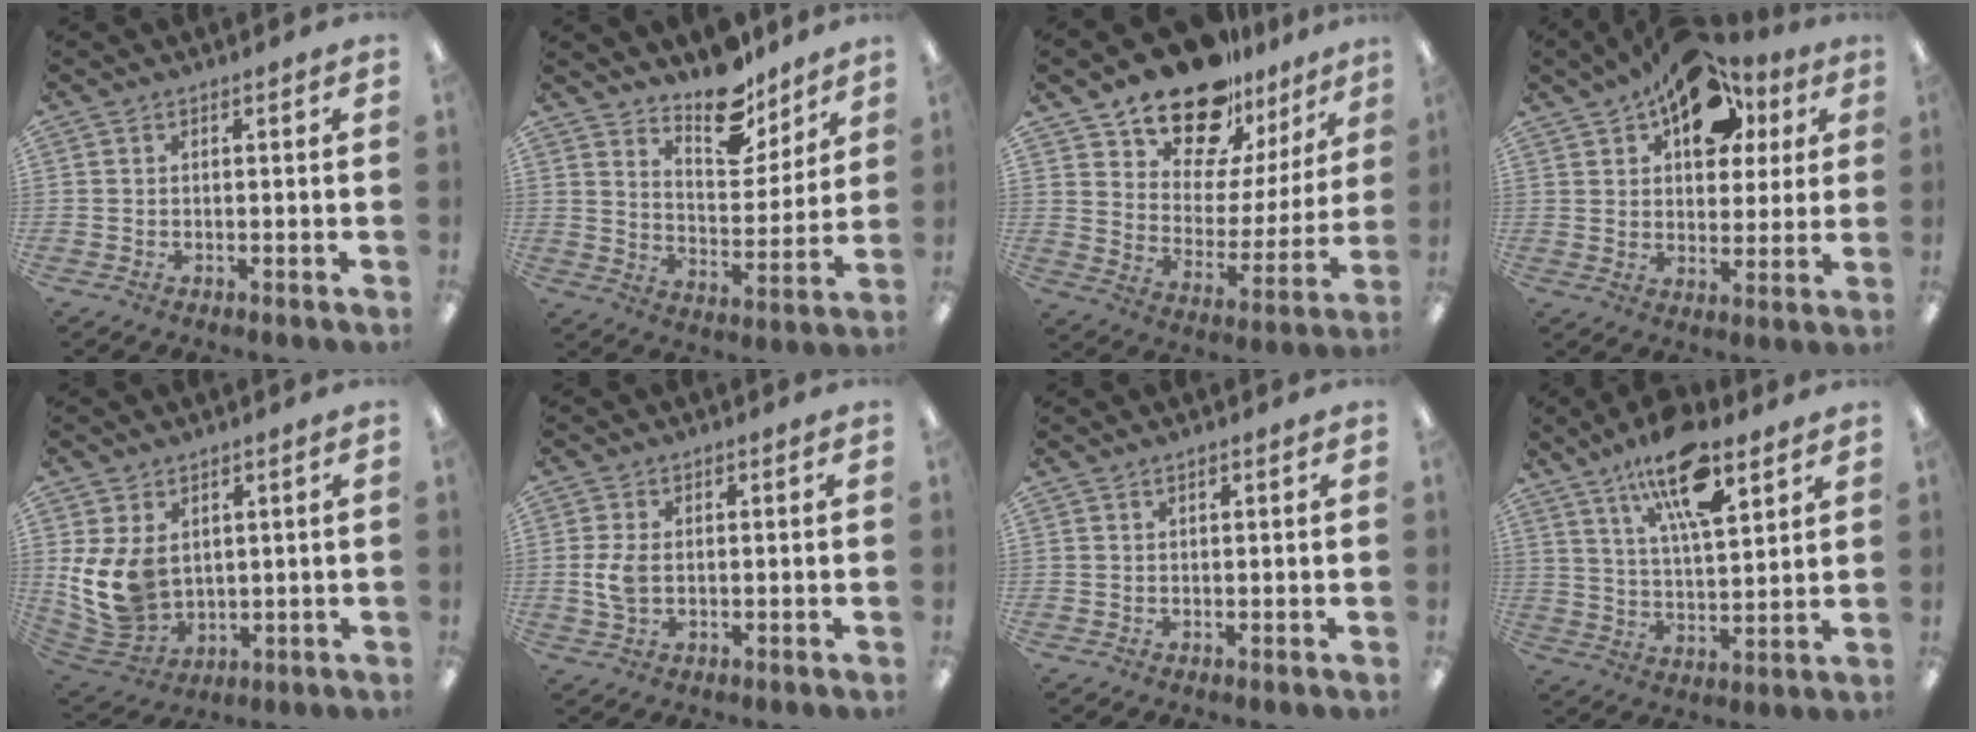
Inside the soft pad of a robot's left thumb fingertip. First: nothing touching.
{"total": 13.3, "force": [11.1, 5.5, 4.9], "torque": [-0.054, -0.086, 0.200]}
{"total": 18.4, "force": [15.2, 8.6, 5.9], "torque": [-0.113, -0.117, 0.274]}
{"total": 15.8, "force": [9.3, 9.4, 8.6], "torque": [-0.126, -0.038, 0.165]}
{"total": 12.0, "force": [2.4, 8.9, 7.7], "torque": [-0.182, -0.016, 0.051]}
{"total": 5.1, "force": [0.1, 3.1, 4.0], "torque": [-0.096, -0.001, -0.003]}
{"total": 0.7, "force": [0.5, 0.2, 0.4], "torque": [-0.008, 0.001, 0.009]}
{"total": 15.9, "force": [10.4, 5.7, 10.5], "torque": [-0.174, -0.046, 0.175]}